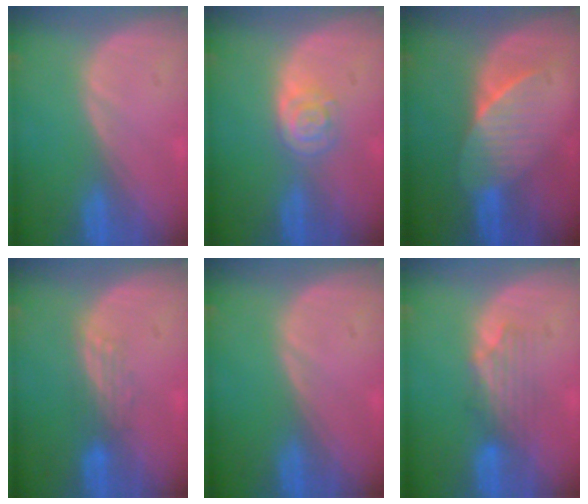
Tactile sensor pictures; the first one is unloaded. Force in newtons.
{"total": 4.1, "press": 3.8, "slide": 1.5}
{"total": 6.6, "press": 6.1, "slide": 2.5}
{"total": 2.8, "press": 2.4, "slide": 1.4}
{"total": 0.0}
{"total": 3.9, "press": 3.7, "slide": 1.0}